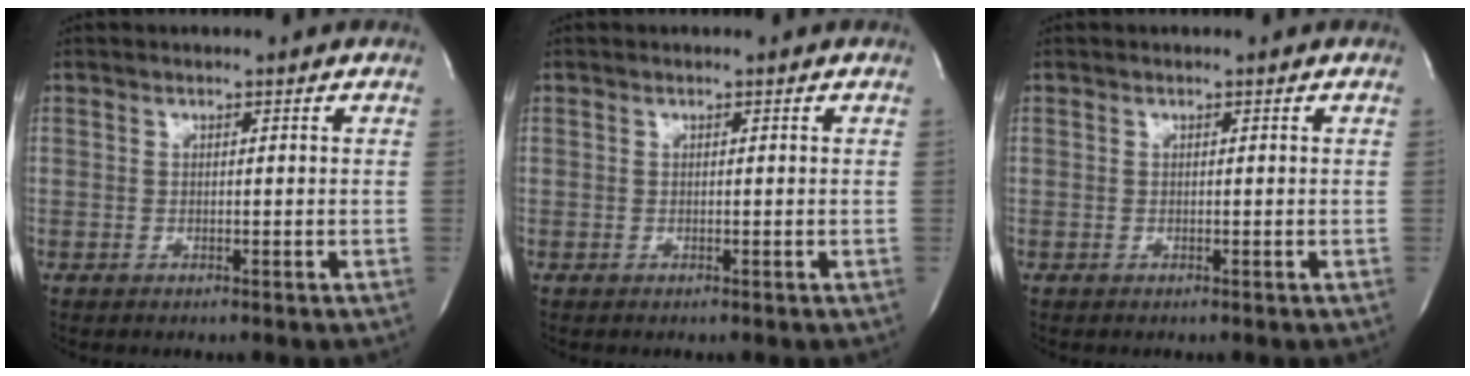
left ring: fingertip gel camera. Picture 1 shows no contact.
{"total": 0.0}
{"total": 0.0}